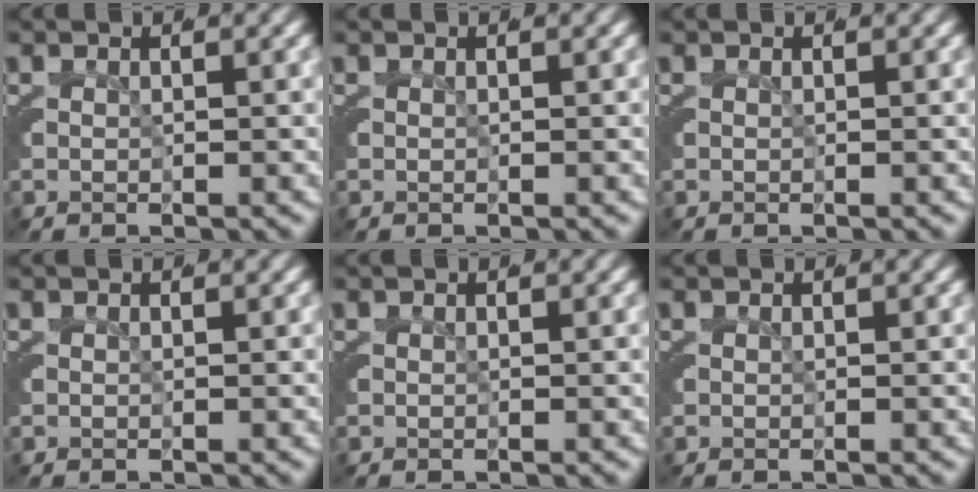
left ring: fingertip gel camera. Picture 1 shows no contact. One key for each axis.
{"total": 0.0}
{"total": 0.0}
{"total": 0.0}
{"total": 0.0}
{"total": 0.0}